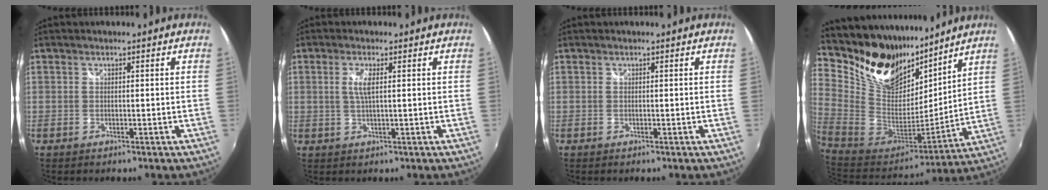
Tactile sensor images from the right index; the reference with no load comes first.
{"total": 2.9, "force": [0.7, 0.2, 2.8], "torque": [-0.056, 0.002, 0.014]}
{"total": 0.0}
{"total": 23.5, "force": [17.9, 11.7, 9.7], "torque": [-0.245, 0.004, 0.331]}